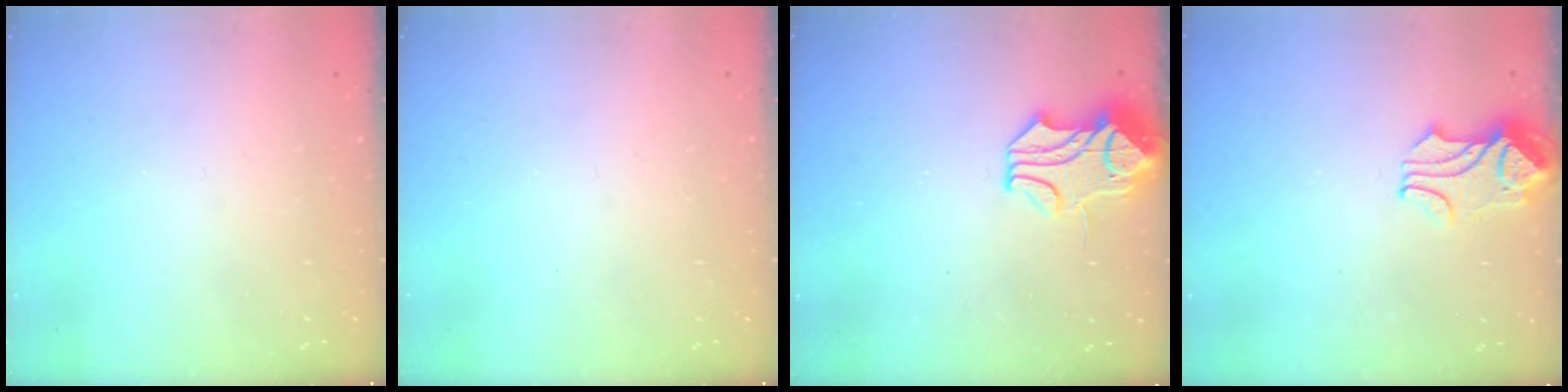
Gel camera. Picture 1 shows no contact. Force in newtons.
{"total": 0.0}
{"total": 2.0, "press": 1.2, "slide": 1.5}
{"total": 2.2, "press": 2.1, "slide": 0.7}